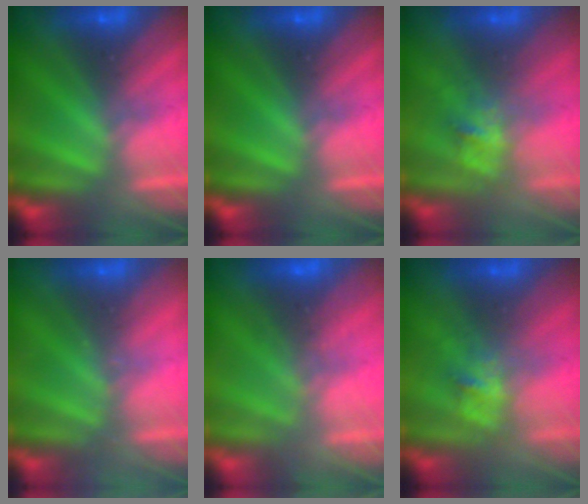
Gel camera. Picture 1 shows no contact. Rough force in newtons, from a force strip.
{"total": 0.0}
{"total": 2.9}
{"total": 2.1}
{"total": 6.1}
{"total": 2.9}